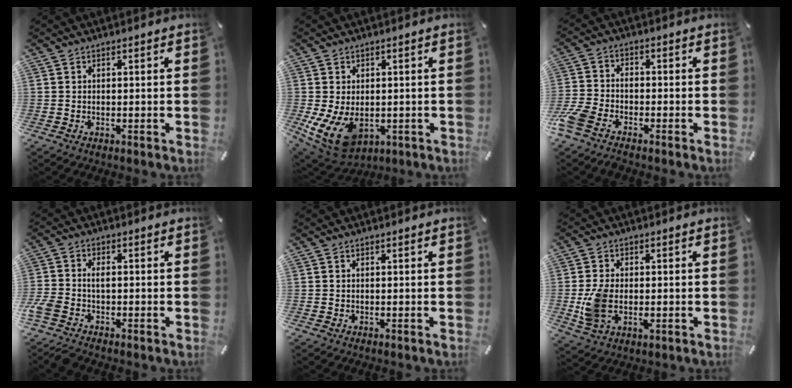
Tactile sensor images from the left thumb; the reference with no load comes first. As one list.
[{"total": 10.3, "force": [-2.2, 7.4, 6.8], "torque": [-0.137, 0.000, -0.034]}, {"total": 6.6, "force": [-4.5, 3.4, 3.5], "torque": [-0.098, 0.007, -0.092]}, {"total": 4.4, "force": [-1.9, 2.6, 3.0], "torque": [-0.081, 0.004, -0.043]}, {"total": 0.0}, {"total": 7.5, "force": [-0.9, 4.9, 5.5], "torque": [-0.129, -0.003, -0.013]}]